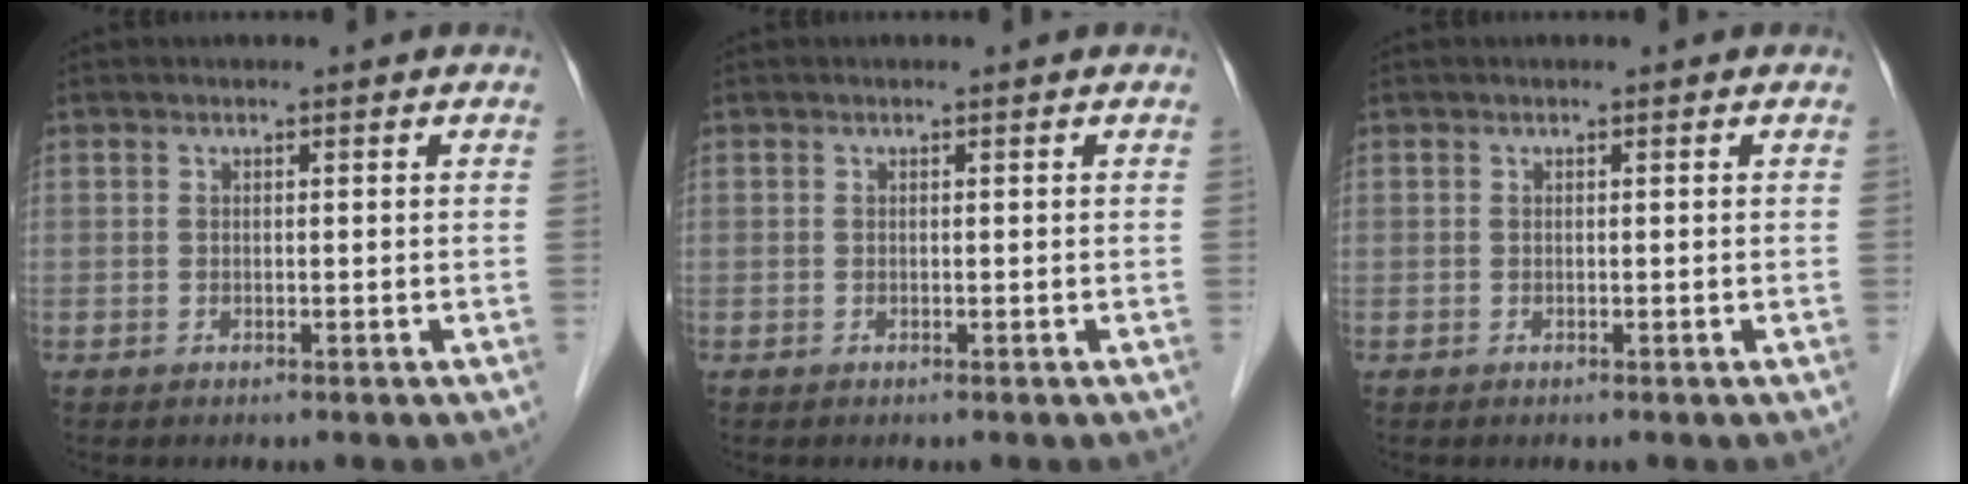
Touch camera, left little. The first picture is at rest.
{"total": 0.0}
{"total": 0.0}